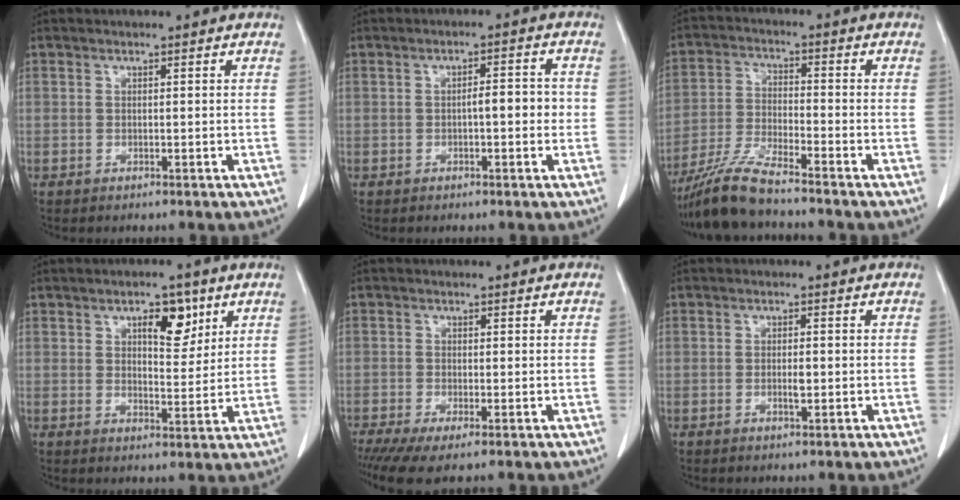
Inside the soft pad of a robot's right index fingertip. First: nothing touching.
{"total": 3.8, "force": [-0.4, 1.1, 3.6], "torque": [-0.052, 0.011, -0.006]}
{"total": 8.6, "force": [-7.5, 0.0, 4.2], "torque": [-0.089, -0.023, -0.147]}
{"total": 6.2, "force": [3.3, 2.6, 4.5], "torque": [-0.066, 0.001, 0.049]}
{"total": 4.5, "force": [-2.7, 0.8, 3.5], "torque": [-0.059, -0.014, -0.047]}
{"total": 1.7, "force": [-0.3, 0.3, 1.7], "torque": [-0.033, -0.001, -0.005]}